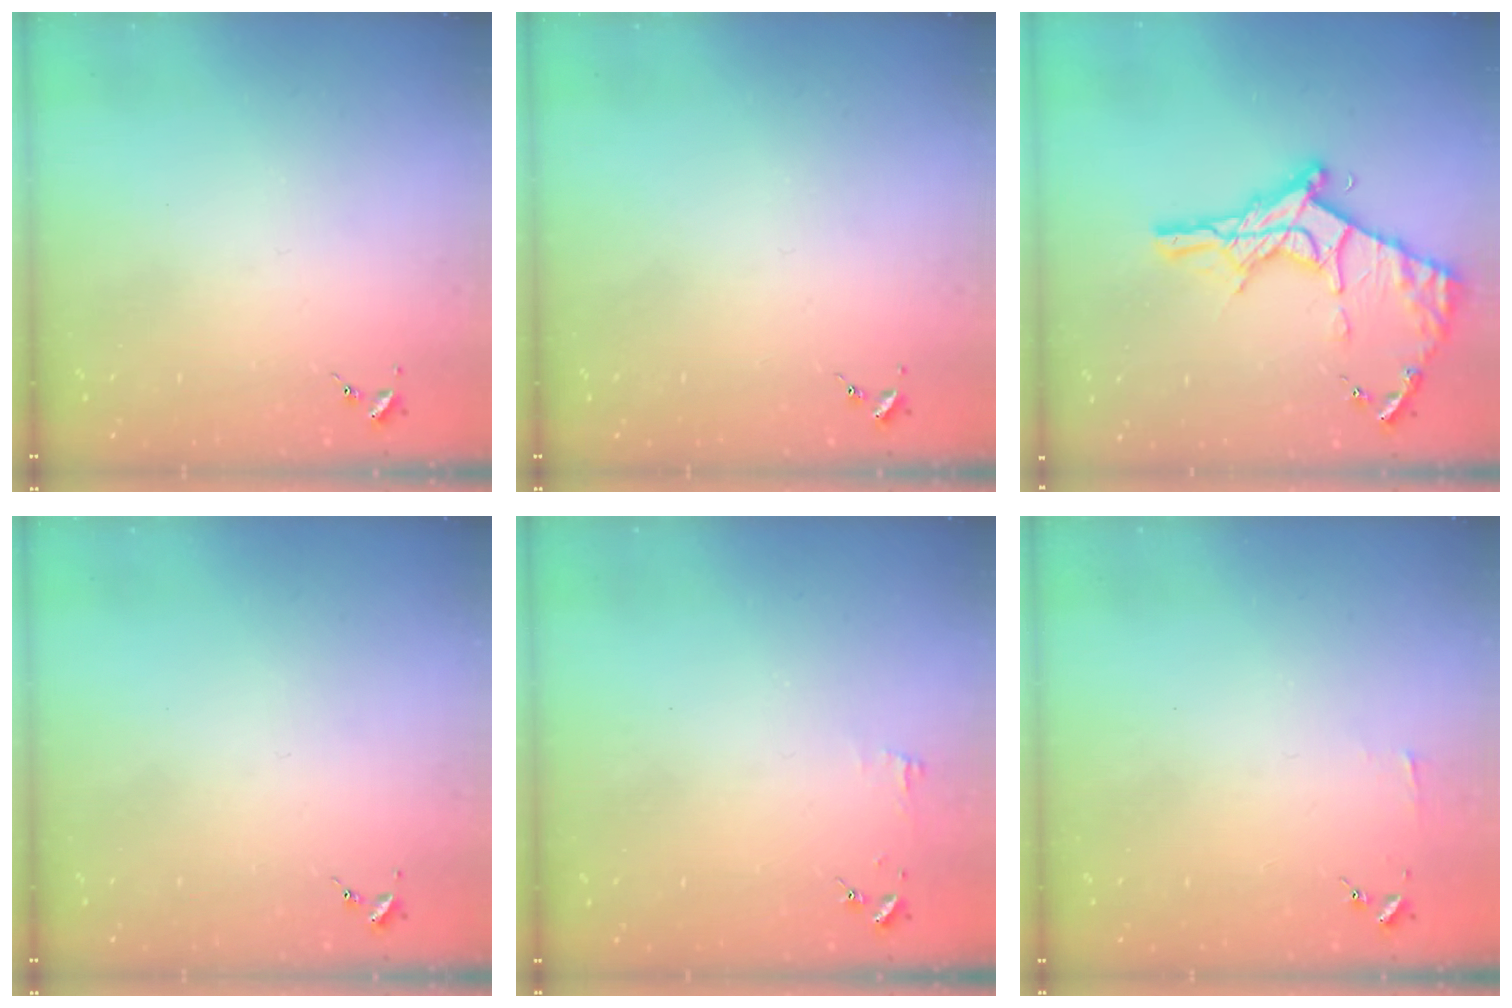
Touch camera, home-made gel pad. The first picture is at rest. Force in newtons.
{"total": 0.0}
{"total": 20.3, "press": 20.2, "slide": 1.5}
{"total": 0.0}
{"total": 3.5, "press": 3.5, "slide": 0.3}
{"total": 2.9, "press": 2.9, "slide": 0.3}